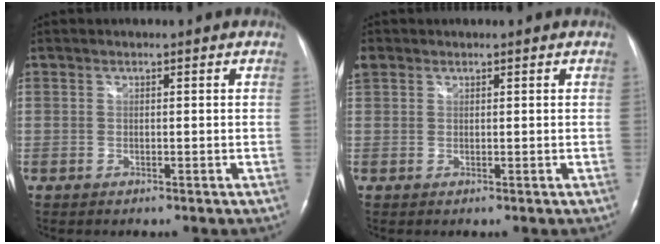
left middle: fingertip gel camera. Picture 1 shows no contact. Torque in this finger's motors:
{"motor_torque": [0.13, -0.13, 0.55, 0.09]}